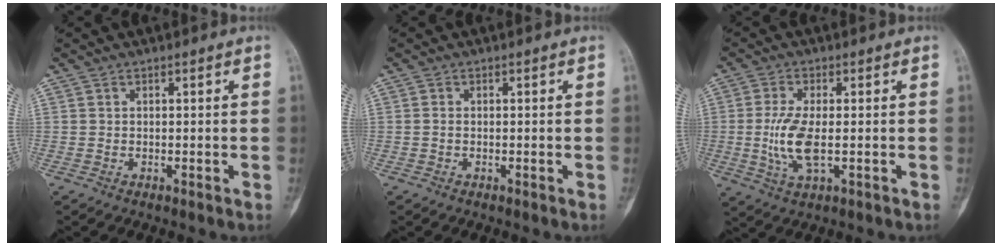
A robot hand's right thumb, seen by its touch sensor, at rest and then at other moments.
{"total": 0.6, "force": [-0.2, 0.4, 0.4], "torque": [-0.010, 0.001, -0.005]}
{"total": 8.0, "force": [-0.7, 3.1, 7.3], "torque": [-0.166, -0.010, -0.013]}